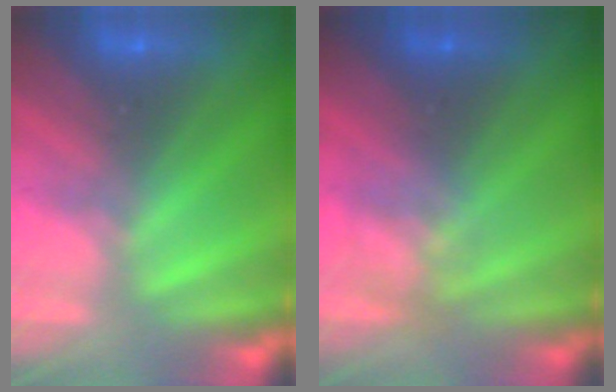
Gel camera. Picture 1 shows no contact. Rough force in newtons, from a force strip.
{"total": 2.4}